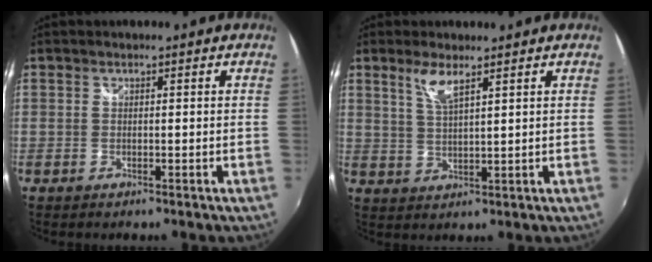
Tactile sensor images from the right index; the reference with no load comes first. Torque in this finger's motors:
{"motor_torque": [0.16, 0.10, 0.06, 0.03]}